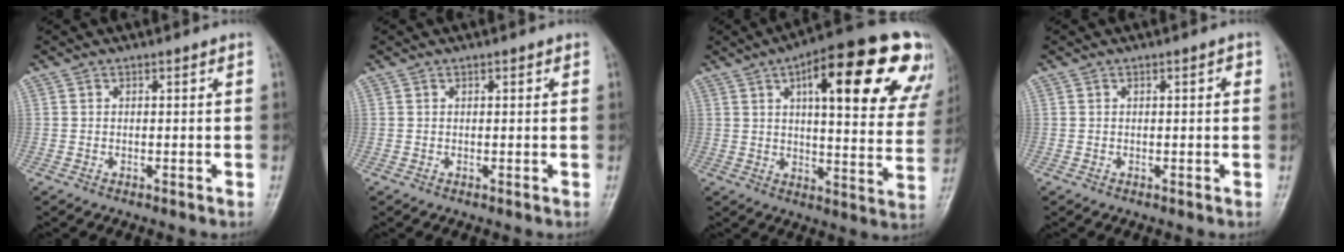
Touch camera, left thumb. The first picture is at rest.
{"total": 0.8, "force": [0.4, 0.4, 0.6], "torque": [-0.006, 0.000, 0.004]}
{"total": 26.7, "force": [12.3, 8.5, 22.1], "torque": [-0.265, -0.005, 0.166]}
{"total": 1.2, "force": [0.3, 0.5, 1.1], "torque": [-0.014, 0.003, 0.003]}